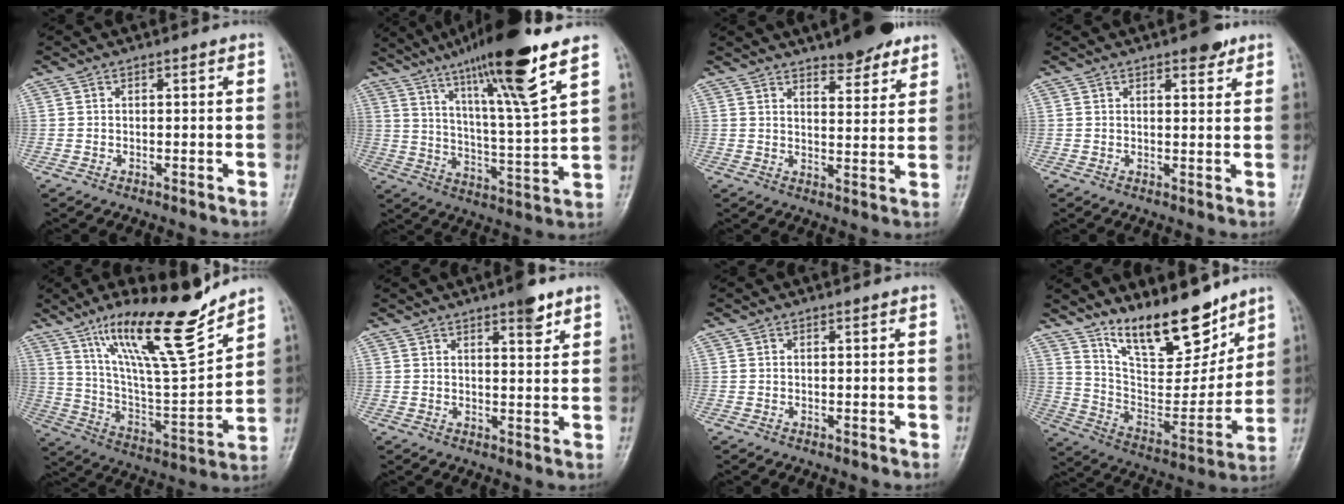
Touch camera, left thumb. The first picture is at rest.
{"total": 19.4, "force": [12.4, 1.2, 14.9], "torque": [-0.237, -0.055, 0.205]}
{"total": 8.4, "force": [6.4, 2.7, 4.6], "torque": [-0.039, -0.042, 0.094]}
{"total": 3.8, "force": [2.6, 1.5, 2.4], "torque": [-0.020, -0.012, 0.034]}
{"total": 20.6, "force": [14.6, 3.4, 14.1], "torque": [-0.206, -0.083, 0.259]}
{"total": 4.5, "force": [3.0, 1.2, 3.1], "torque": [-0.034, -0.017, 0.041]}
{"total": 0.0}
{"total": 17.9, "force": [13.2, 6.3, 10.3], "torque": [-0.119, -0.087, 0.236]}